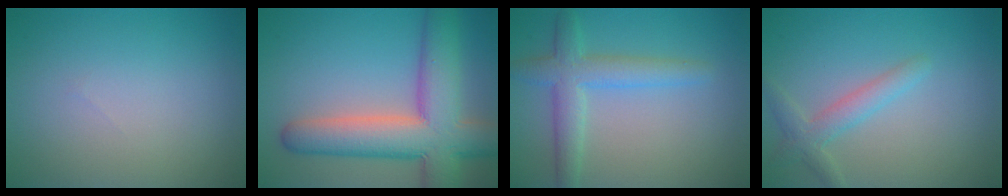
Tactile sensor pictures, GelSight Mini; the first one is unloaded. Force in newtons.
{"total": 10.2, "press": 10.2, "slide": 0.8}
{"total": 4.0, "press": 4.0, "slide": 0.1}
{"total": 2.5, "press": 2.5, "slide": 0.1}